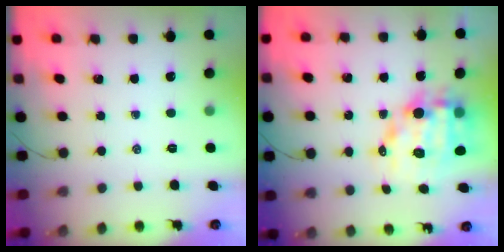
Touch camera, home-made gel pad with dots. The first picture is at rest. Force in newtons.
{"total": 12.0, "press": 11.6, "slide": 3.2}